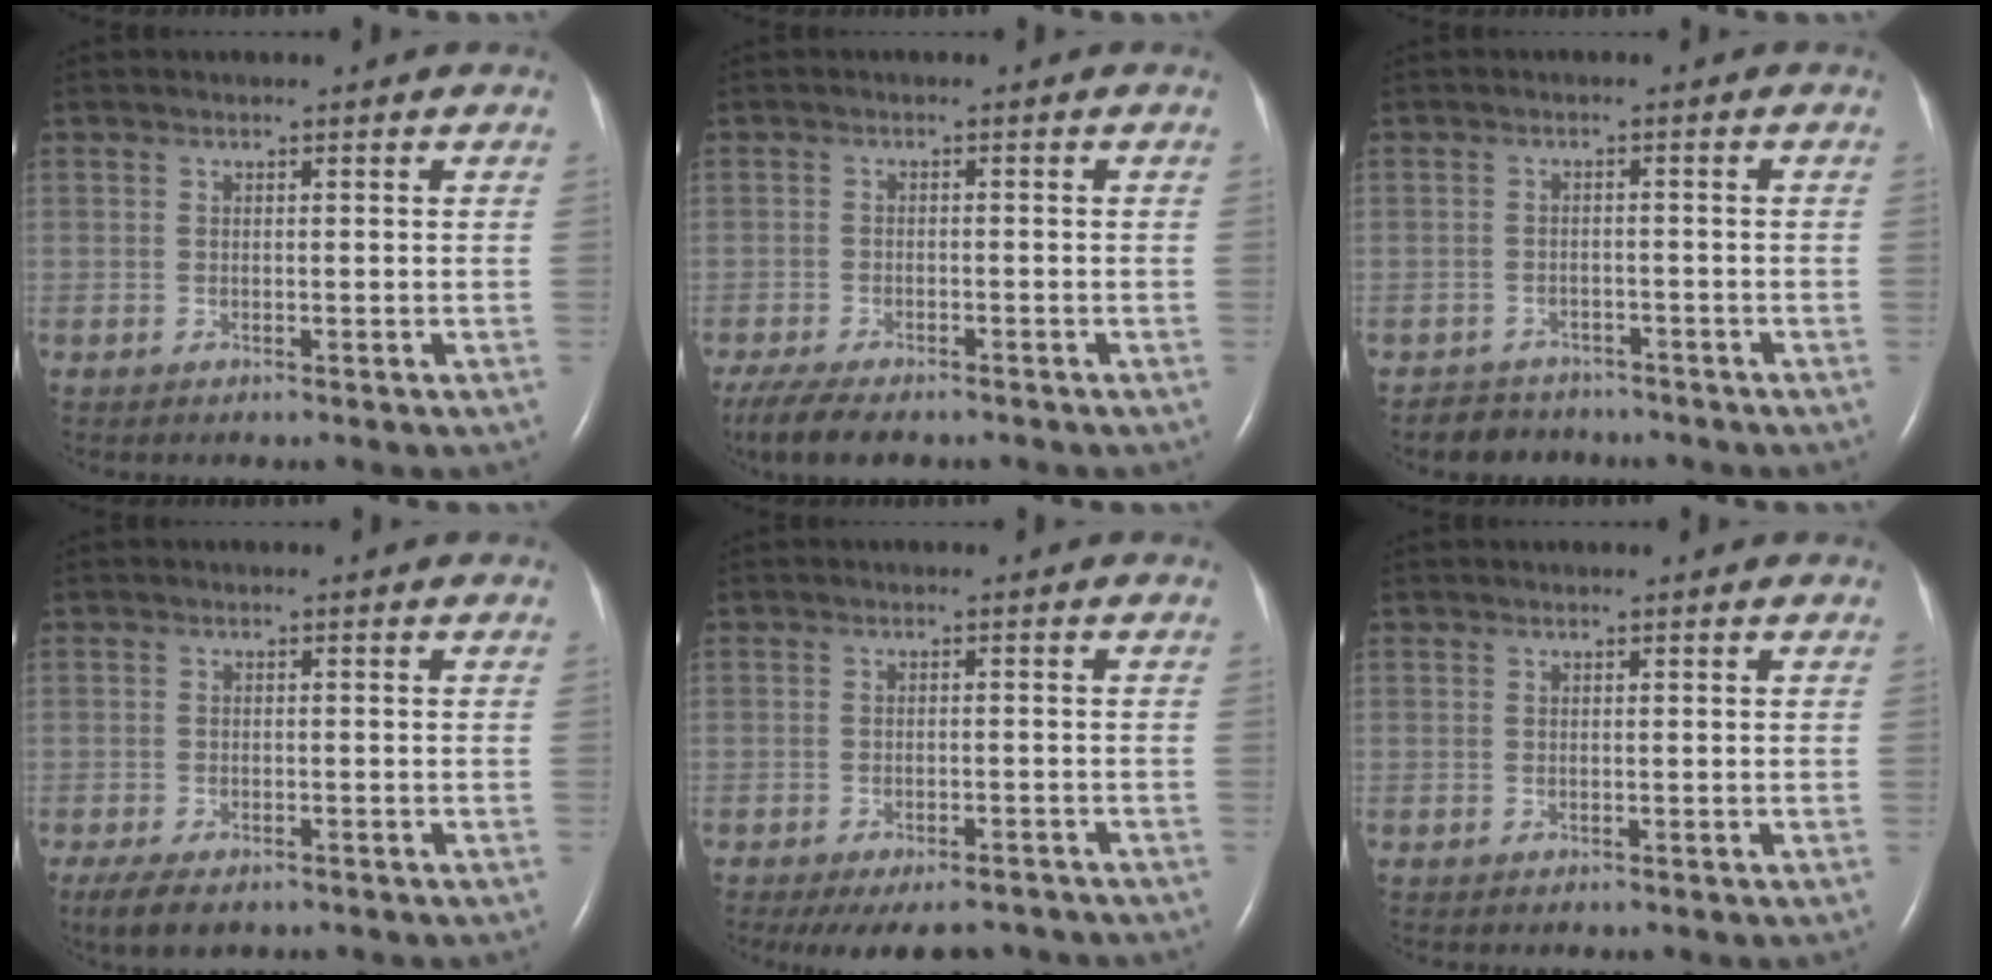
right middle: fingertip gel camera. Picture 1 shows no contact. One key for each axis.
{"total": 8.3, "fx": -6.7, "fy": 2.2, "fz": 4.5, "tx": -0.079, "ty": -0.016, "tz": -0.104}
{"total": 4.2, "fx": -3.8, "fy": 1.9, "fz": -0.3, "tx": 0.001, "ty": -0.001, "tz": -0.056}
{"total": 4.7, "fx": -3.3, "fy": 1.7, "fz": 2.9, "tx": -0.055, "ty": -0.014, "tz": -0.049}
{"total": 9.5, "fx": -8.2, "fy": 2.8, "fz": 3.9, "tx": -0.052, "ty": -0.009, "tz": -0.104}
{"total": 0.0}